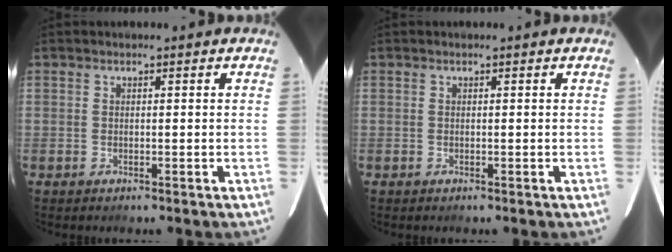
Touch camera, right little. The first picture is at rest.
{"total": 0.0}